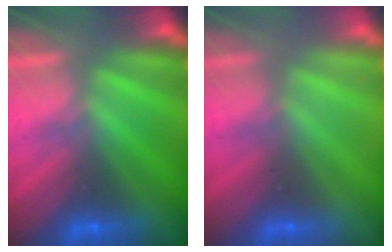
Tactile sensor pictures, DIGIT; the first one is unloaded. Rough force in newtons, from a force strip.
{"total": 3.0}